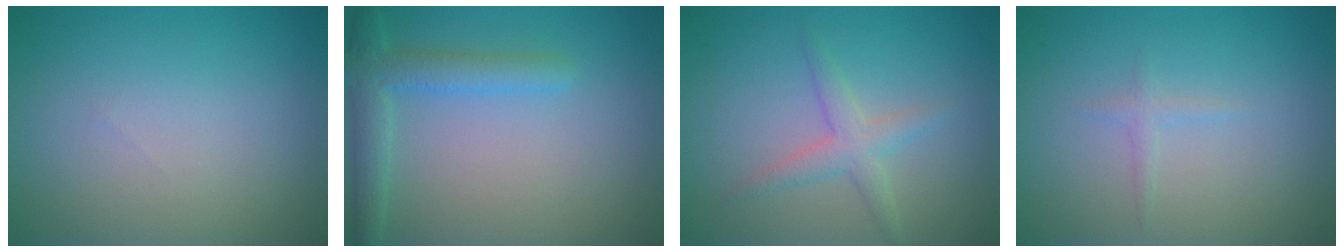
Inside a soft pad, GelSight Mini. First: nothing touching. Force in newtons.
{"total": 3.4, "press": 3.4, "slide": 0.2}
{"total": 2.3, "press": 2.3, "slide": 0.1}
{"total": 0.8, "press": 0.8, "slide": 0.1}